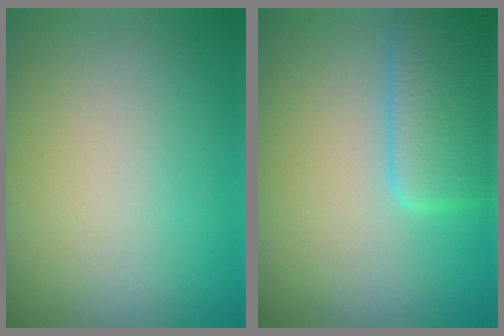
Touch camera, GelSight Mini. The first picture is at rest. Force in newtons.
{"total": 4.5, "press": 4.5, "slide": 0.1}